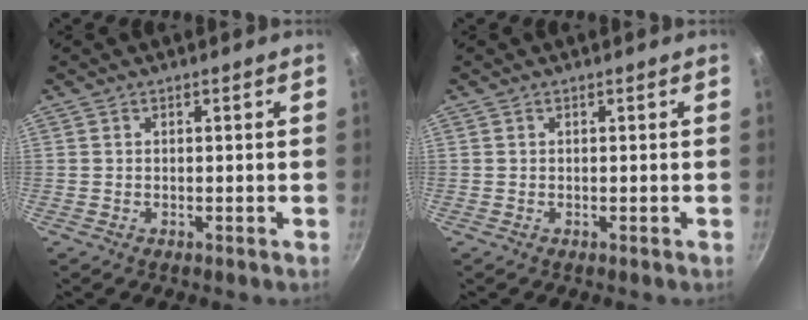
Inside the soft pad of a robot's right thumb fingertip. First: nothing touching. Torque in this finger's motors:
{"motor_torque": [-0.30, 0.18, 0.05, -0.05, 0.00]}